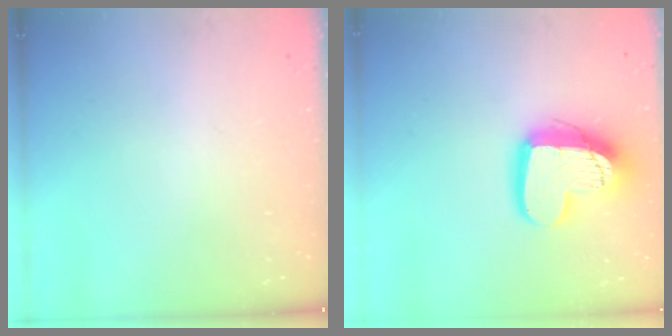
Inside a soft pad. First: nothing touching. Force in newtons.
{"total": 16.2, "press": 16.1, "slide": 1.3}